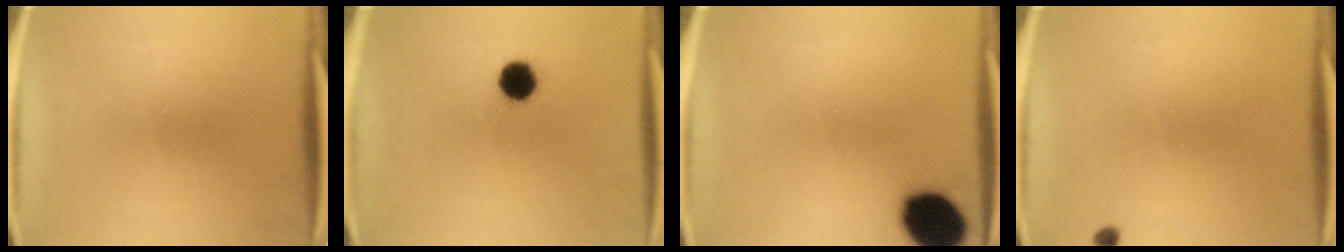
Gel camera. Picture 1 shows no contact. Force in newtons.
{"total": 5.9}
{"total": 14.4}
{"total": 0.8}